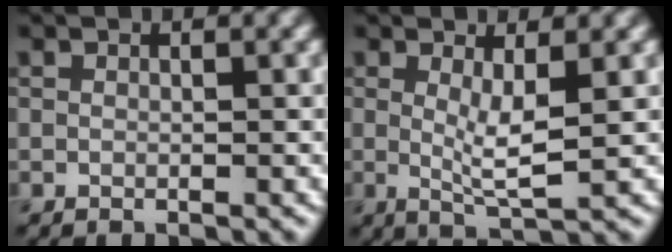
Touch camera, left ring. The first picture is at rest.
{"total": 3.2, "force": [0.2, 0.6, 3.1], "torque": [-0.062, -0.016, 0.010]}